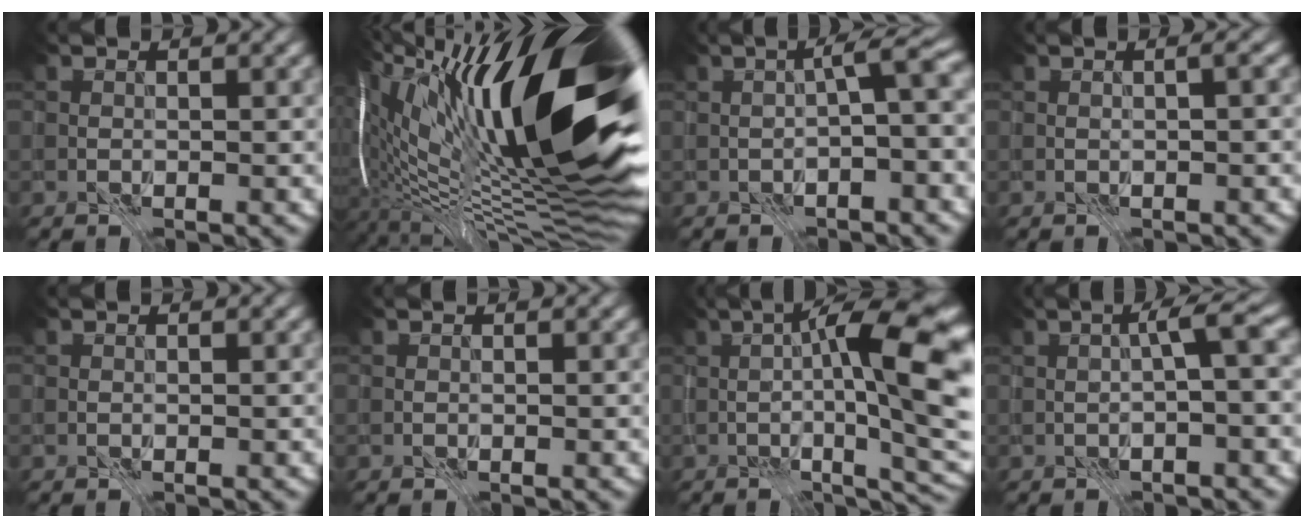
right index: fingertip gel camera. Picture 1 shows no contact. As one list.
[{"total": 21.7, "force": [6.2, 6.5, 19.7], "torque": [-0.313, 0.016, 0.101]}, {"total": 3.6, "force": [-1.1, 0.5, 3.4], "torque": [-0.052, 0.014, -0.023]}, {"total": 0.9, "force": [-0.2, 0.1, 0.9], "torque": [-0.017, -0.001, -0.004]}, {"total": 0.0}, {"total": 0.0}, {"total": 13.0, "force": [-0.7, 3.6, 12.4], "torque": [-0.158, 0.013, -0.011]}, {"total": 2.6, "force": [-0.4, -0.1, 2.6], "torque": [-0.041, 0.014, -0.010]}]